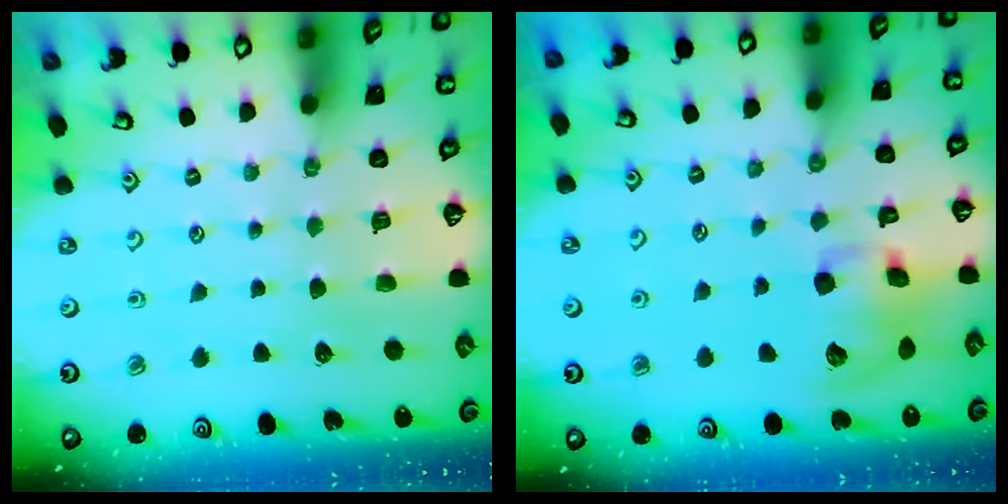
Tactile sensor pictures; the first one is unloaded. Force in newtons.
{"total": 11.1, "press": 10.9, "slide": 1.9}